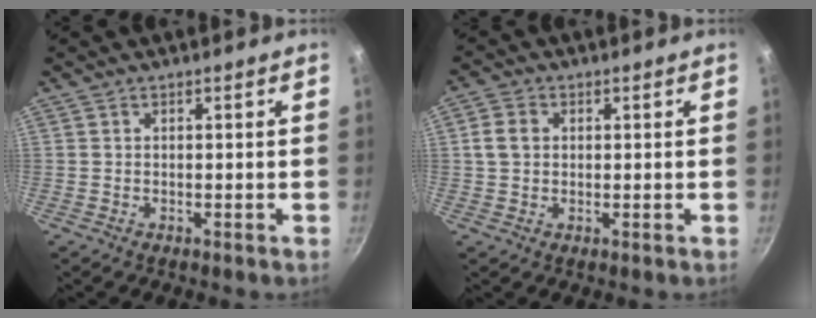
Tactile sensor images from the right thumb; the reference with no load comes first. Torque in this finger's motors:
{"motor_torque": [1.34, 1.43, 0.95, 0.16, 0.36]}